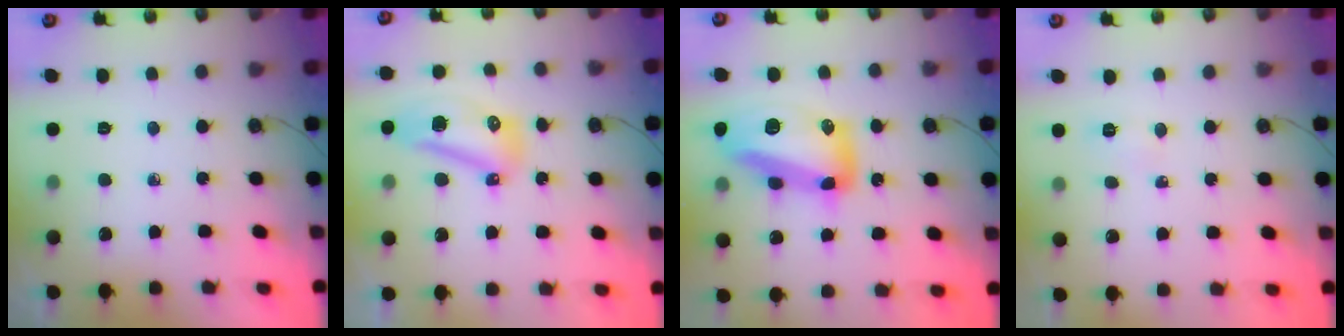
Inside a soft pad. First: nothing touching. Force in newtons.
{"total": 10.1, "press": 10.1, "slide": 1.2}
{"total": 18.1, "press": 18.0, "slide": 1.5}
{"total": 3.8, "press": 3.7, "slide": 1.0}